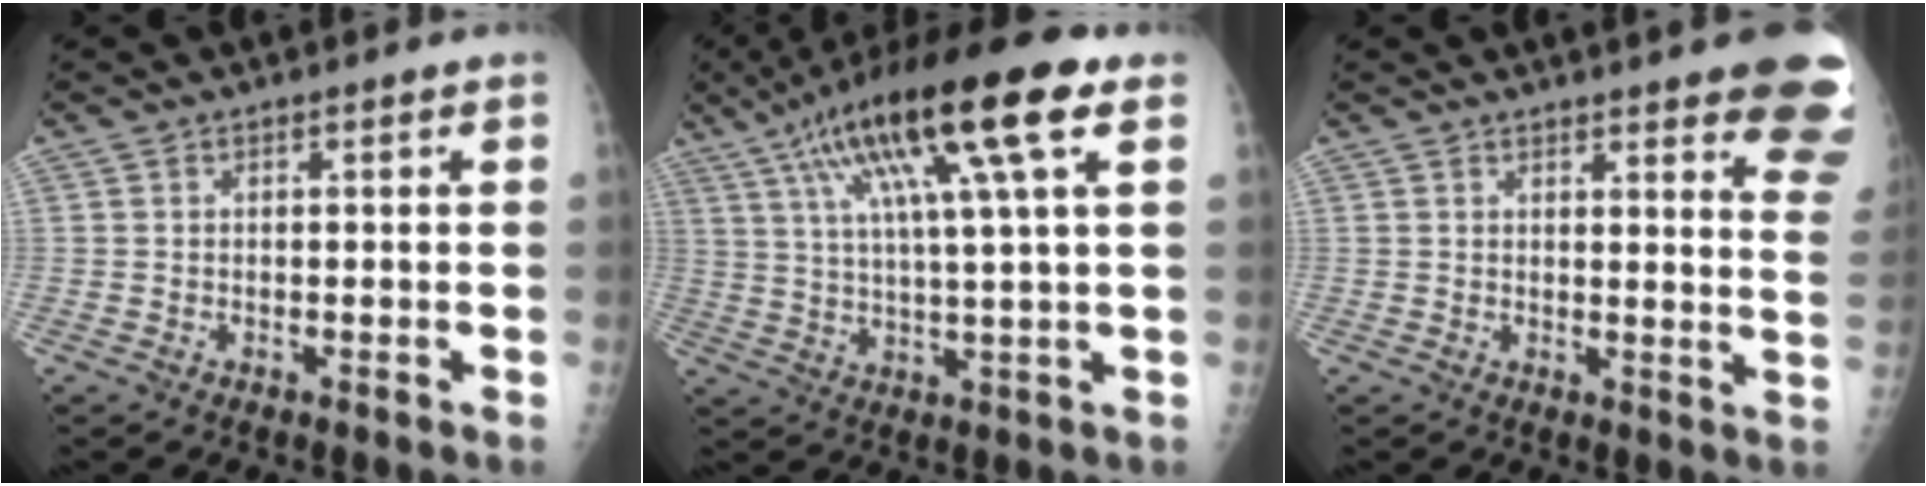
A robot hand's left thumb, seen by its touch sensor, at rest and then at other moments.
{"total": 19.3, "force": [8.6, 2.8, 17.1], "torque": [-0.298, 0.005, 0.138]}
{"total": 15.8, "force": [11.5, 3.3, 10.4], "torque": [-0.101, -0.054, 0.117]}